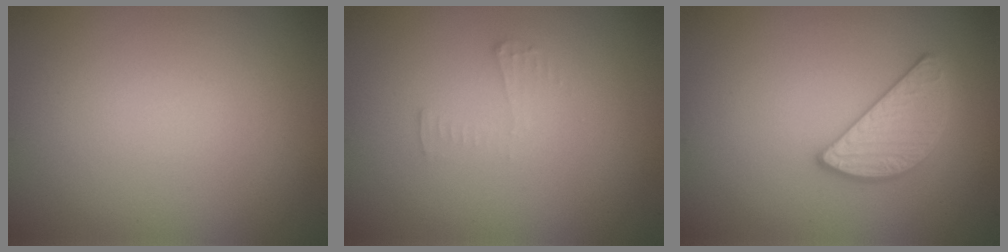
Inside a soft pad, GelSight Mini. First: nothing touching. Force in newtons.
{"total": 1.0, "press": 1.0, "slide": 0.0}
{"total": 2.7, "press": 2.7, "slide": 0.1}